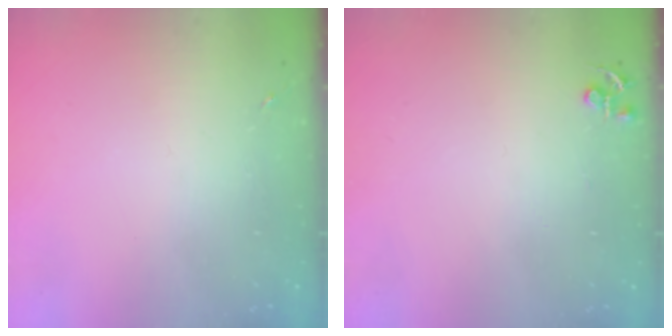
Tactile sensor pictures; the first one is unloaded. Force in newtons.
{"total": 4.5, "press": 4.4, "slide": 0.5}